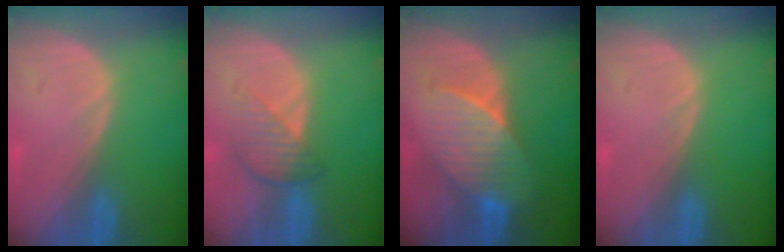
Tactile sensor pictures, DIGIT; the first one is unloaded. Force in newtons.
{"total": 4.3, "press": 3.8, "slide": 1.9}
{"total": 7.1, "press": 7.0, "slide": 1.3}
{"total": 0.0}